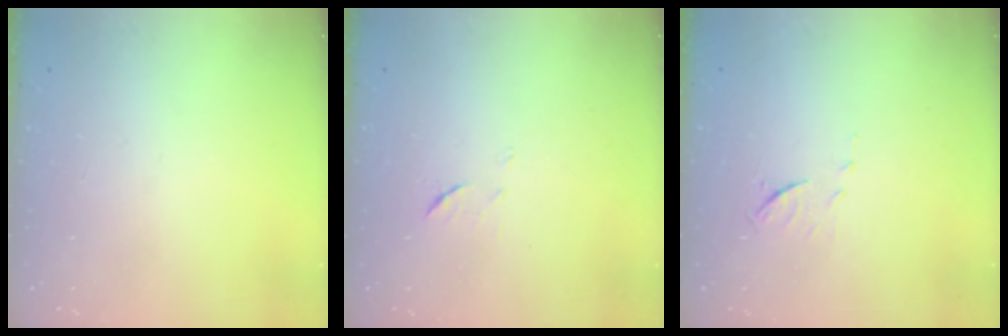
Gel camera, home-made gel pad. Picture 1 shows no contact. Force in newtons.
{"total": 5.4, "press": 5.2, "slide": 1.2}
{"total": 6.3, "press": 6.2, "slide": 0.6}